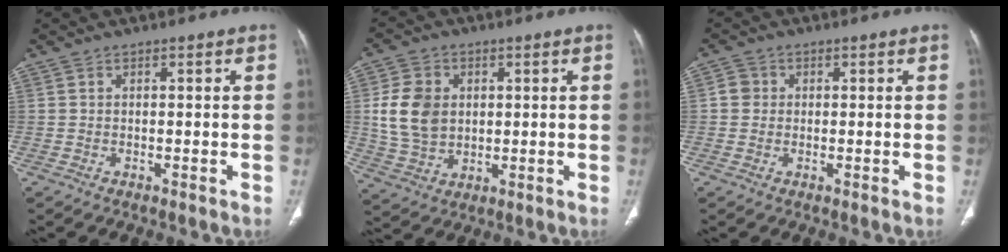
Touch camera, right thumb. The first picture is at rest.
{"total": 10.5, "force": [1.7, 8.2, 6.4], "torque": [-0.102, -0.004, 0.039]}
{"total": 2.6, "force": [0.3, 2.4, 0.8], "torque": [0.000, 0.005, 0.003]}